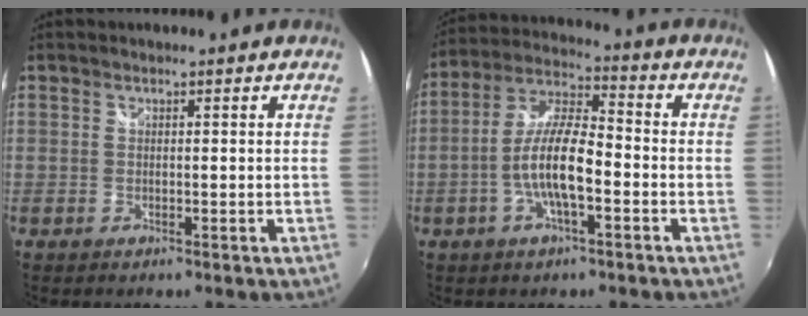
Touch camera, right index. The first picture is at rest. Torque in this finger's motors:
{"motor_torque": [1.40, -0.73, 0.82, 0.21]}